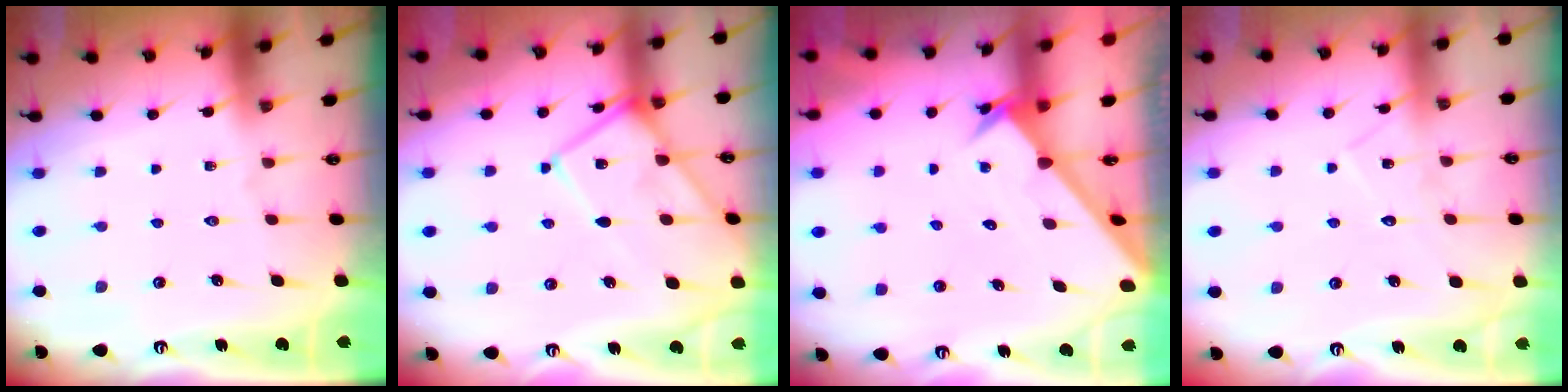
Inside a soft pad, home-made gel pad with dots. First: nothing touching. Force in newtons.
{"total": 11.1, "press": 11.1, "slide": 1.0}
{"total": 2.5, "press": 2.5, "slide": 0.2}
{"total": 7.9, "press": 7.9, "slide": 0.5}